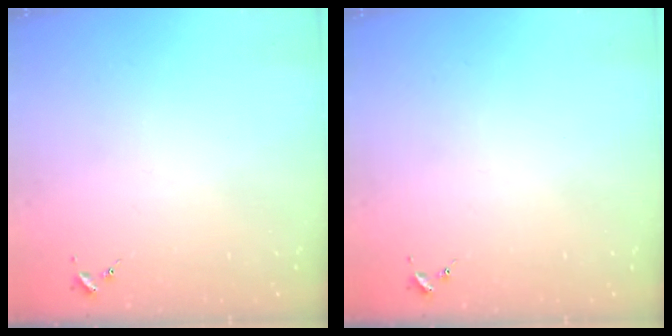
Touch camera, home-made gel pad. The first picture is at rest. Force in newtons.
{"total": 0.0}